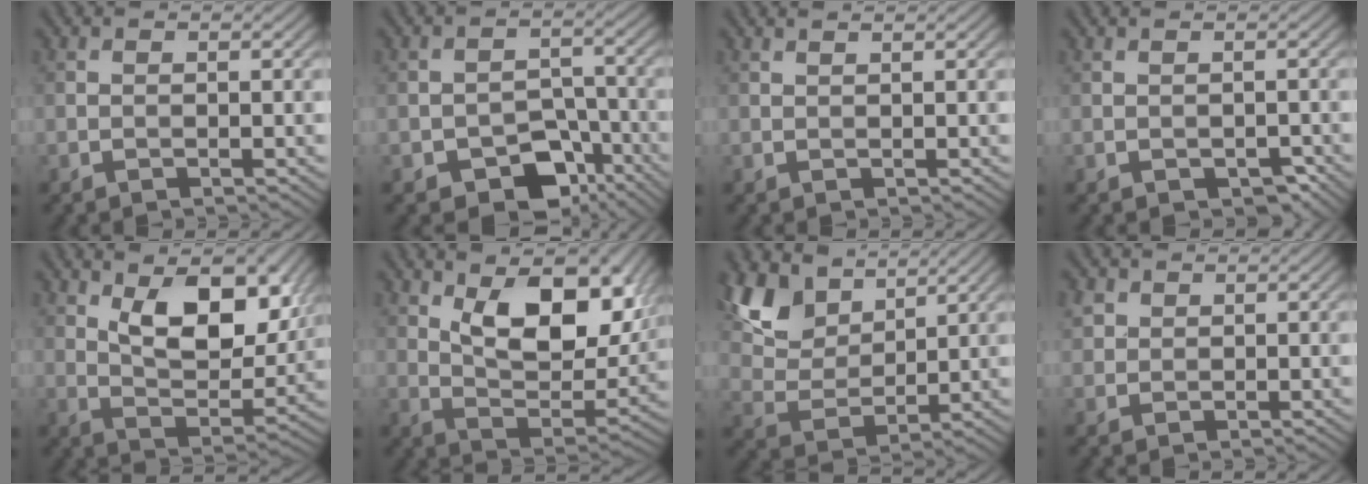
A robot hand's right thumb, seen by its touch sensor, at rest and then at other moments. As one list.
[{"total": 7.5, "force": [-4.4, 4.7, 3.7], "torque": [-0.056, -0.007, -0.073]}, {"total": 0.7, "force": [0.6, -0.2, 0.3], "torque": [-0.010, 0.001, 0.009]}, {"total": 1.5, "force": [-0.8, 0.7, 1.0], "torque": [-0.020, -0.006, -0.007]}, {"total": 12.1, "force": [5.0, 5.9, 9.3], "torque": [-0.150, -0.012, 0.080]}, {"total": 14.2, "force": [5.8, 6.8, 11.0], "torque": [-0.174, -0.007, 0.093]}, {"total": 10.3, "force": [6.5, 5.4, 5.9], "torque": [-0.154, 0.014, 0.127]}, {"total": 2.0, "force": [0.9, 1.7, 0.7], "torque": [-0.023, 0.002, 0.019]}]